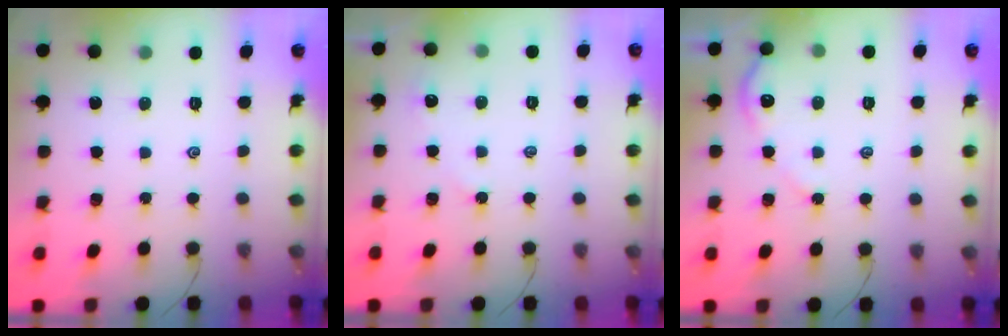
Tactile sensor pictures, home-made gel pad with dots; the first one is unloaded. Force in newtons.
{"total": 2.3, "press": 2.3, "slide": 0.3}
{"total": 5.3, "press": 5.2, "slide": 0.5}